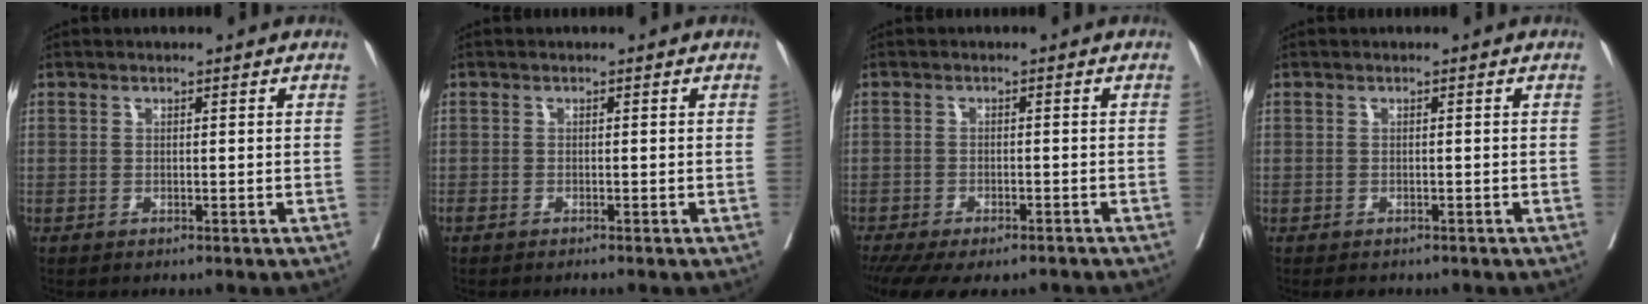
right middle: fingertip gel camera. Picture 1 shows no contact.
{"total": 1.1, "force": [-0.9, 0.2, 0.5], "torque": [-0.012, -0.004, -0.016]}
{"total": 12.5, "force": [-10.1, 4.2, 6.1], "torque": [-0.124, -0.016, -0.137]}
{"total": 2.1, "force": [-1.8, 0.9, 0.7], "torque": [-0.006, -0.004, -0.021]}